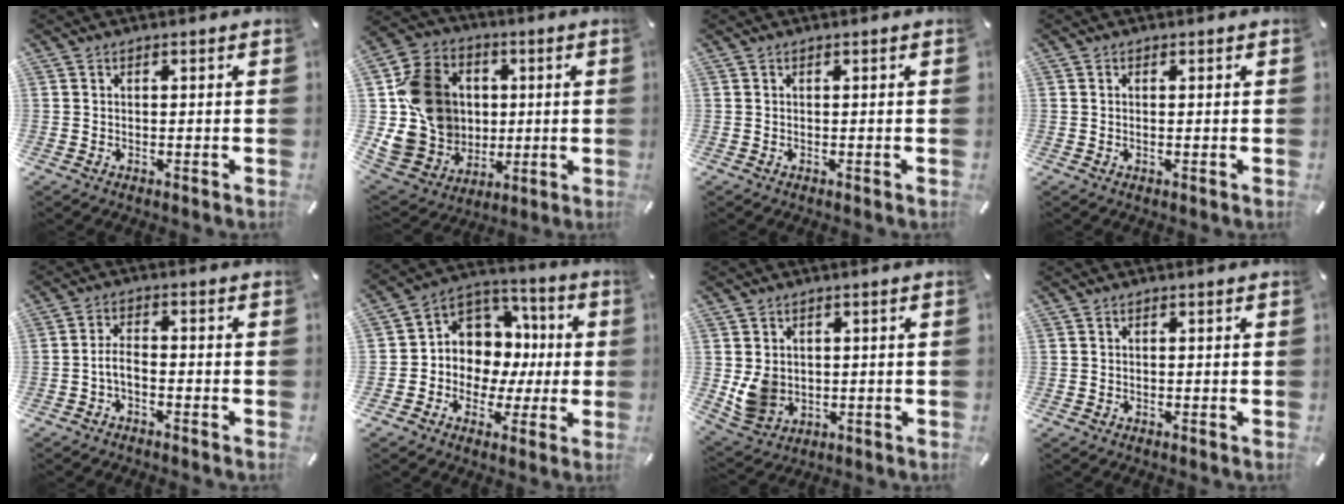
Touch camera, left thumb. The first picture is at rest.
{"total": 17.5, "force": [1.2, 15.8, 7.4], "torque": [-0.142, 0.002, 0.036]}
{"total": 0.0}
{"total": 0.7, "force": [0.0, 0.3, 0.6], "torque": [-0.012, 0.000, 0.000]}
{"total": 3.6, "force": [-1.7, 1.6, 2.7], "torque": [-0.060, 0.008, -0.036]}
{"total": 9.8, "force": [-0.4, 9.6, 1.8], "torque": [-0.039, -0.014, 0.006]}
{"total": 6.9, "force": [0.5, 6.4, 2.5], "torque": [-0.067, -0.003, 0.011]}
{"total": 0.0}